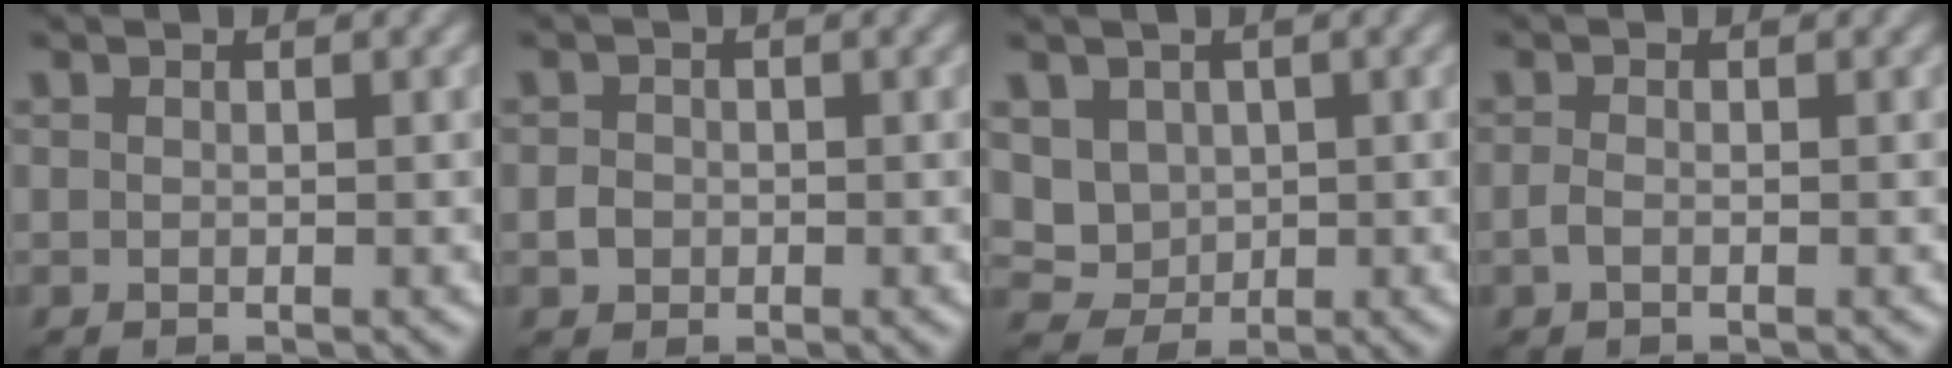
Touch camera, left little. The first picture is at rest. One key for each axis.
{"total": 1.2, "fx": -0.4, "fy": 1.1, "fz": 0.4, "tx": 0.006, "ty": 0.001, "tz": -0.010}
{"total": 3.1, "fx": 0.5, "fy": 2.9, "fz": 1.2, "tx": -0.024, "ty": -0.001, "tz": 0.007}
{"total": 0.9, "fx": -0.5, "fy": 0.4, "fz": 0.6, "tx": -0.020, "ty": 0.003, "tz": -0.010}